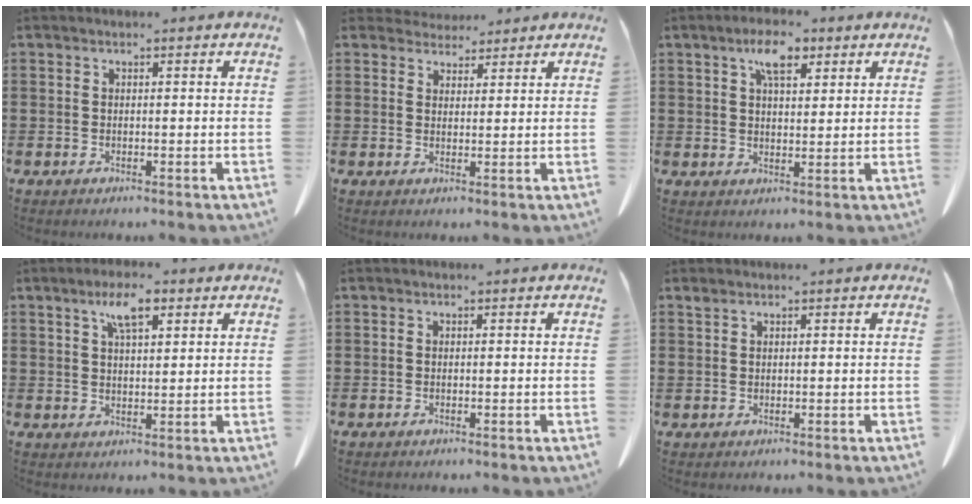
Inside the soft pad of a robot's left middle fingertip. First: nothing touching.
{"total": 3.4, "force": [3.2, 1.1, 0.3], "torque": [-0.007, -0.008, 0.058]}
{"total": 6.3, "force": [3.7, 2.6, 4.4], "torque": [-0.073, 0.002, 0.060]}
{"total": 6.1, "force": [3.5, 1.9, 4.6], "torque": [-0.090, 0.007, 0.058]}
{"total": 0.0}
{"total": 0.7, "force": [0.5, 0.3, 0.2], "torque": [-0.008, 0.002, 0.010]}